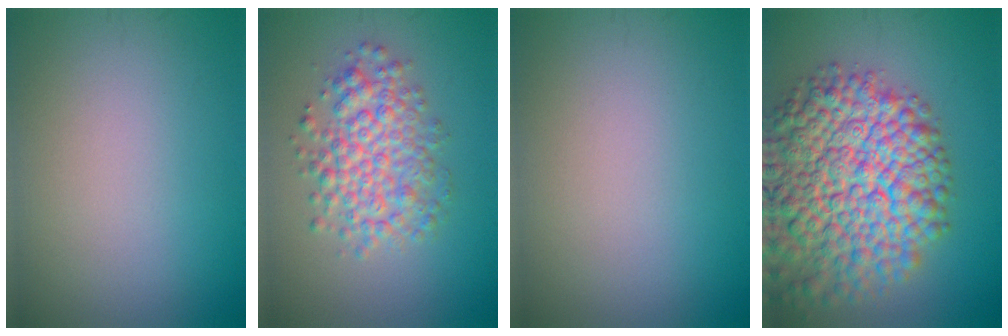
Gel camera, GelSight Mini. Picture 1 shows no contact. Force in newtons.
{"total": 5.0, "press": 5.0, "slide": 0.1}
{"total": 0.0}
{"total": 13.6, "press": 13.5, "slide": 0.6}